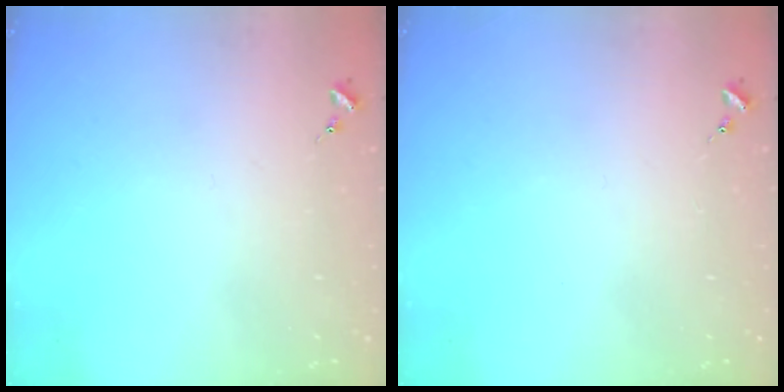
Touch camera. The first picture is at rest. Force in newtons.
{"total": 0.0}